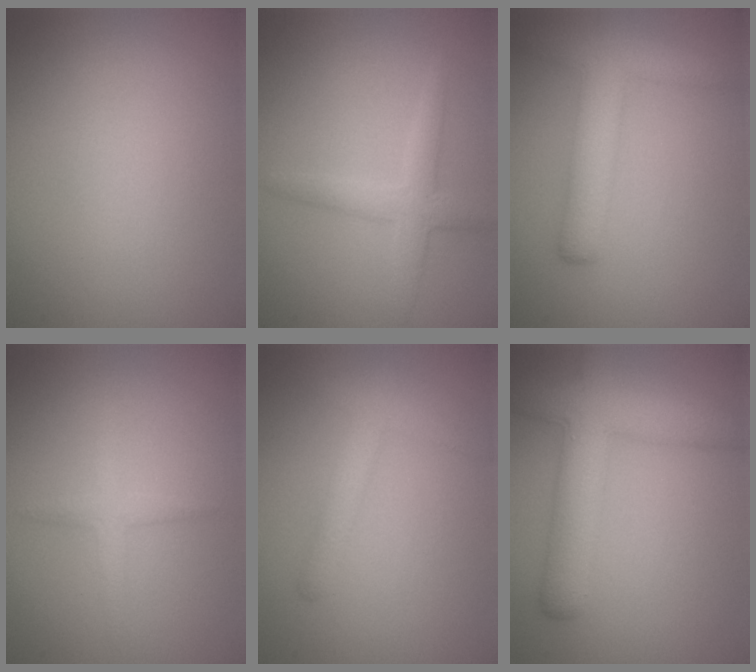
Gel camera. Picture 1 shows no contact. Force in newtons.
{"total": 2.6, "press": 2.6, "slide": 0.1}
{"total": 4.8, "press": 4.8, "slide": 0.1}
{"total": 1.5, "press": 1.5, "slide": 0.0}
{"total": 2.4, "press": 2.4, "slide": 0.1}
{"total": 5.3, "press": 5.3, "slide": 0.3}